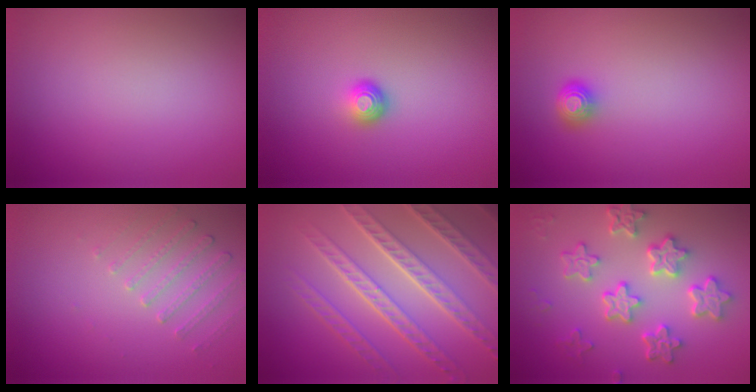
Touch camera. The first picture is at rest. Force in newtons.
{"total": 1.6, "press": 1.1, "slide": 1.1}
{"total": 1.6, "press": 1.2, "slide": 1.0}
{"total": 1.7, "press": 1.2, "slide": 1.2}
{"total": 8.3, "press": 5.8, "slide": 5.9}
{"total": 5.7, "press": 4.6, "slide": 3.4}